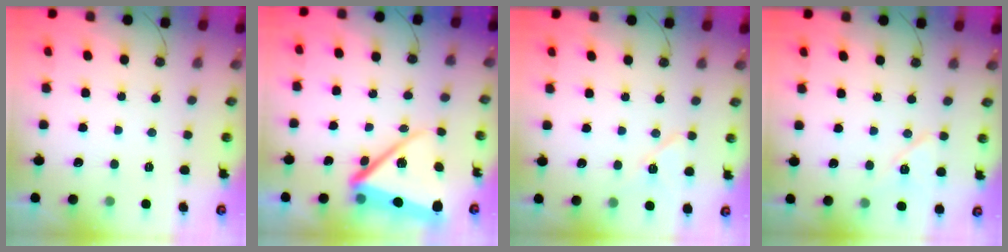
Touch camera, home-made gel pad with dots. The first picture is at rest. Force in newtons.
{"total": 14.1, "press": 13.9, "slide": 2.1}
{"total": 8.1, "press": 8.0, "slide": 1.2}
{"total": 9.0, "press": 8.5, "slide": 3.0}